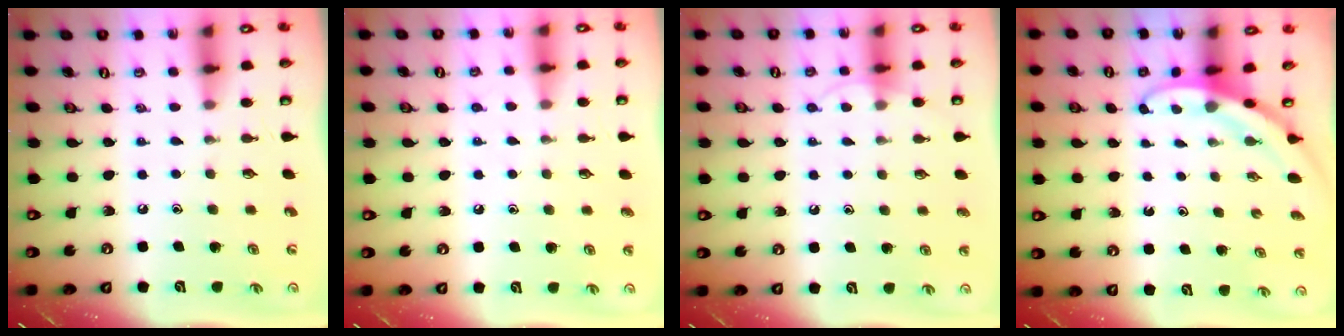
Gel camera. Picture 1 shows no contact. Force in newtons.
{"total": 5.0, "press": 5.0, "slide": 0.5}
{"total": 4.9, "press": 4.9, "slide": 0.4}
{"total": 3.1, "press": 3.1, "slide": 0.1}